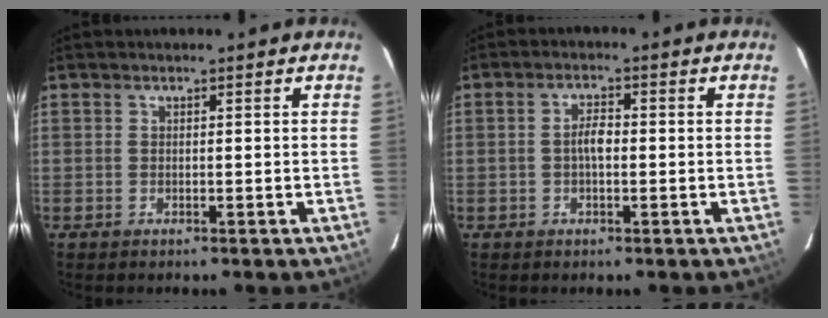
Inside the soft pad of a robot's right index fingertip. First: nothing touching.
{"total": 2.6, "force": [-0.3, 0.8, 2.4], "torque": [-0.048, 0.005, -0.005]}